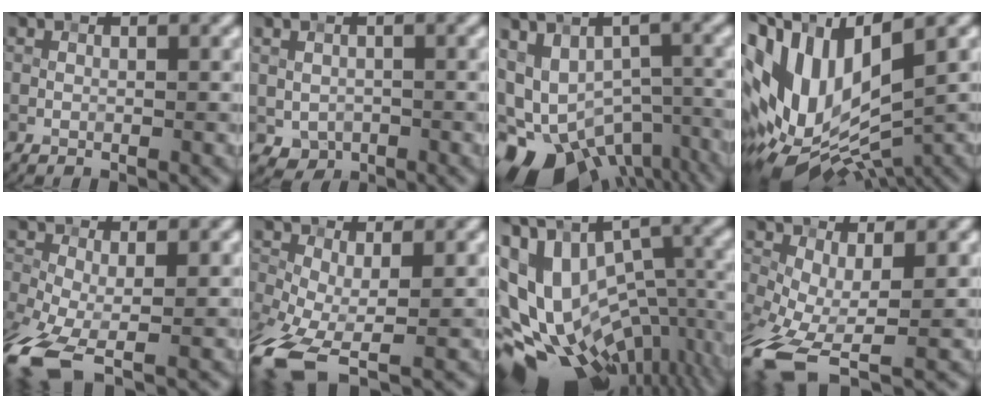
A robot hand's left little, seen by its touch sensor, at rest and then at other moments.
{"total": 1.9, "force": [-0.3, 1.6, 1.0], "torque": [-0.018, -0.009, -0.001]}
{"total": 12.8, "force": [-6.8, 8.1, 7.2], "torque": [-0.117, -0.018, -0.076]}
{"total": 14.6, "force": [1.5, 8.0, 12.1], "torque": [-0.258, 0.011, 0.035]}
{"total": 7.5, "force": [-4.2, 3.1, 5.5], "torque": [-0.140, -0.030, -0.091]}
{"total": 8.6, "force": [-4.4, 3.7, 6.4], "torque": [-0.163, -0.038, -0.083]}
{"total": 17.3, "force": [-3.5, 11.1, 12.9], "torque": [-0.206, 0.010, -0.002]}
{"total": 9.0, "force": [-3.8, 4.1, 7.0], "torque": [-0.176, -0.039, -0.064]}